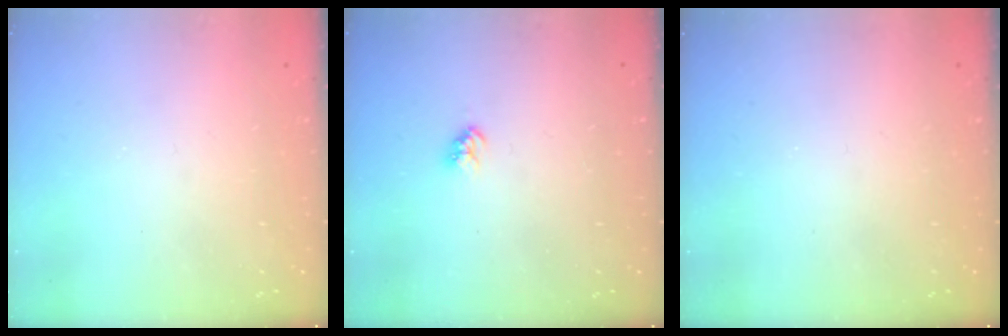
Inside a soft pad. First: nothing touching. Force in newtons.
{"total": 3.0, "press": 3.0, "slide": 0.3}
{"total": 0.0}